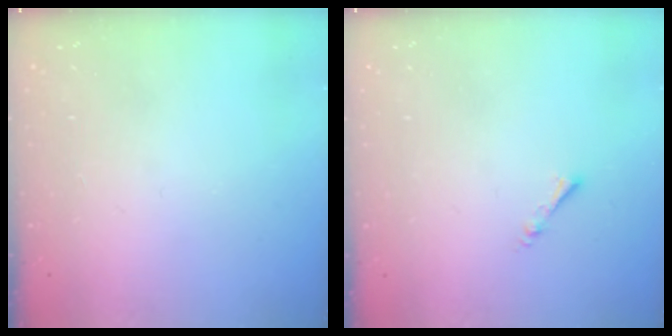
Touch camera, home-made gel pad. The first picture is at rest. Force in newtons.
{"total": 1.3, "press": 1.2, "slide": 0.3}